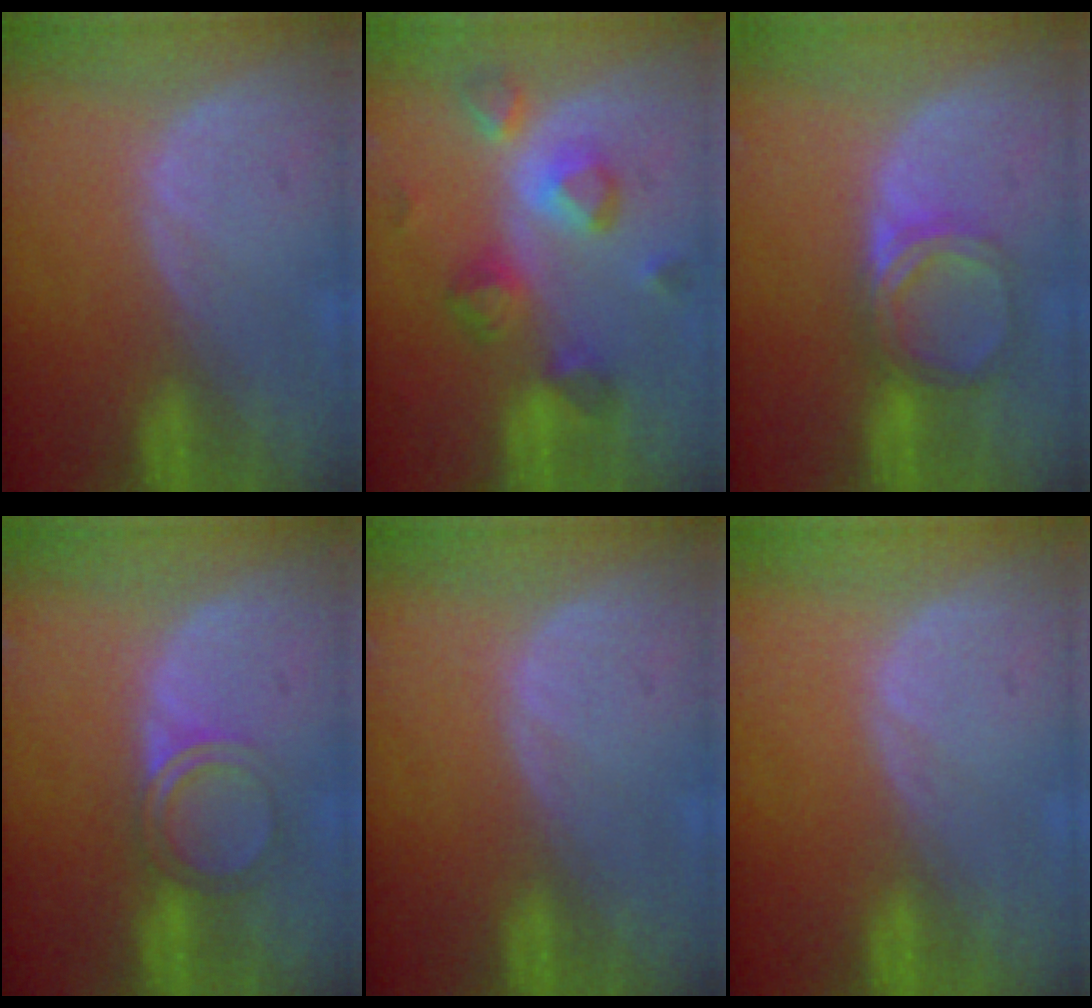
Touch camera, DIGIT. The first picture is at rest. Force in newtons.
{"total": 8.3, "press": 7.8, "slide": 2.8}
{"total": 5.3, "press": 4.9, "slide": 1.9}
{"total": 3.8, "press": 3.6, "slide": 1.3}
{"total": 0.0}
{"total": 0.0}